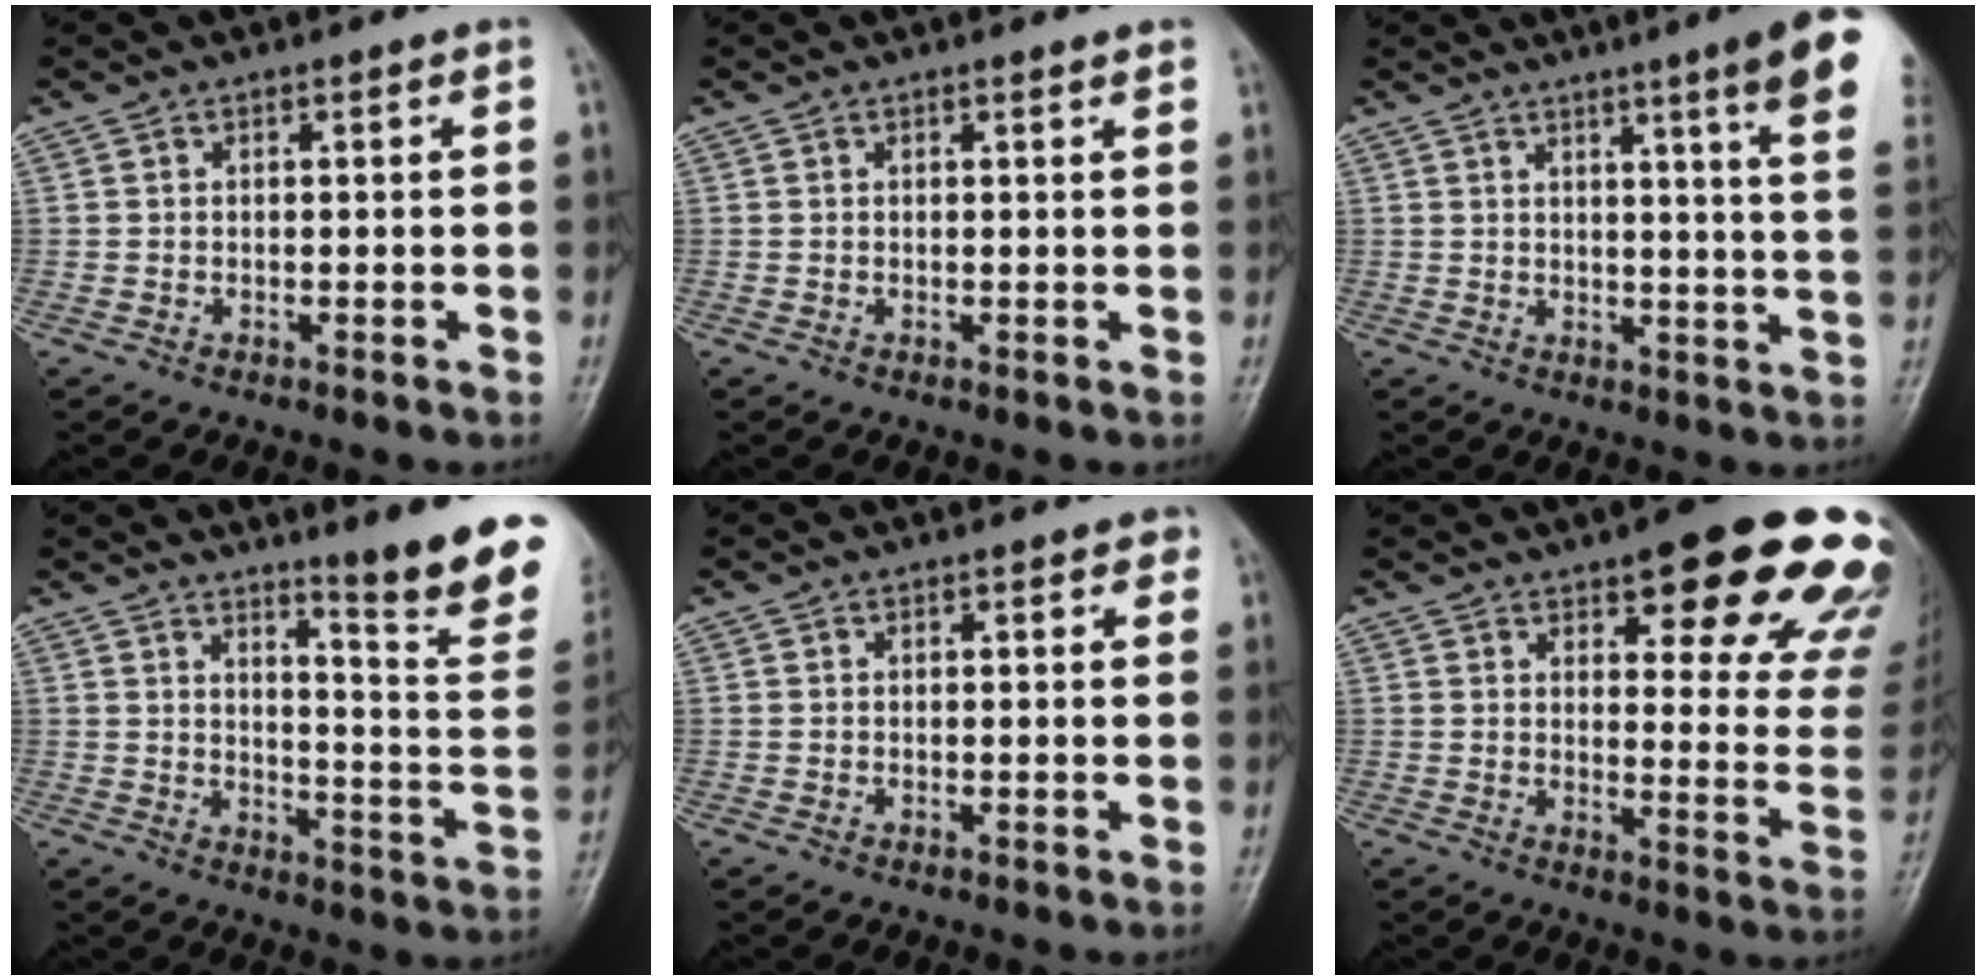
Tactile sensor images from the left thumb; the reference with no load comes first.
{"total": 1.1, "force": [0.9, -0.1, 0.6], "torque": [-0.007, -0.001, 0.011]}
{"total": 13.0, "force": [7.3, 0.3, 10.8], "torque": [-0.132, -0.032, 0.078]}
{"total": 16.0, "force": [11.3, 1.3, 11.3], "torque": [-0.121, -0.095, 0.151]}
{"total": 1.1, "force": [0.5, 0.7, 0.6], "torque": [0.007, 0.002, 0.003]}
{"total": 23.5, "force": [15.0, 7.8, 16.4], "torque": [-0.154, -0.060, 0.177]}